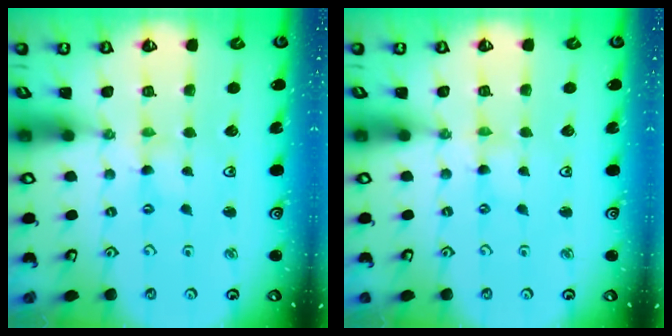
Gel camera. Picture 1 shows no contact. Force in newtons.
{"total": 0.0}